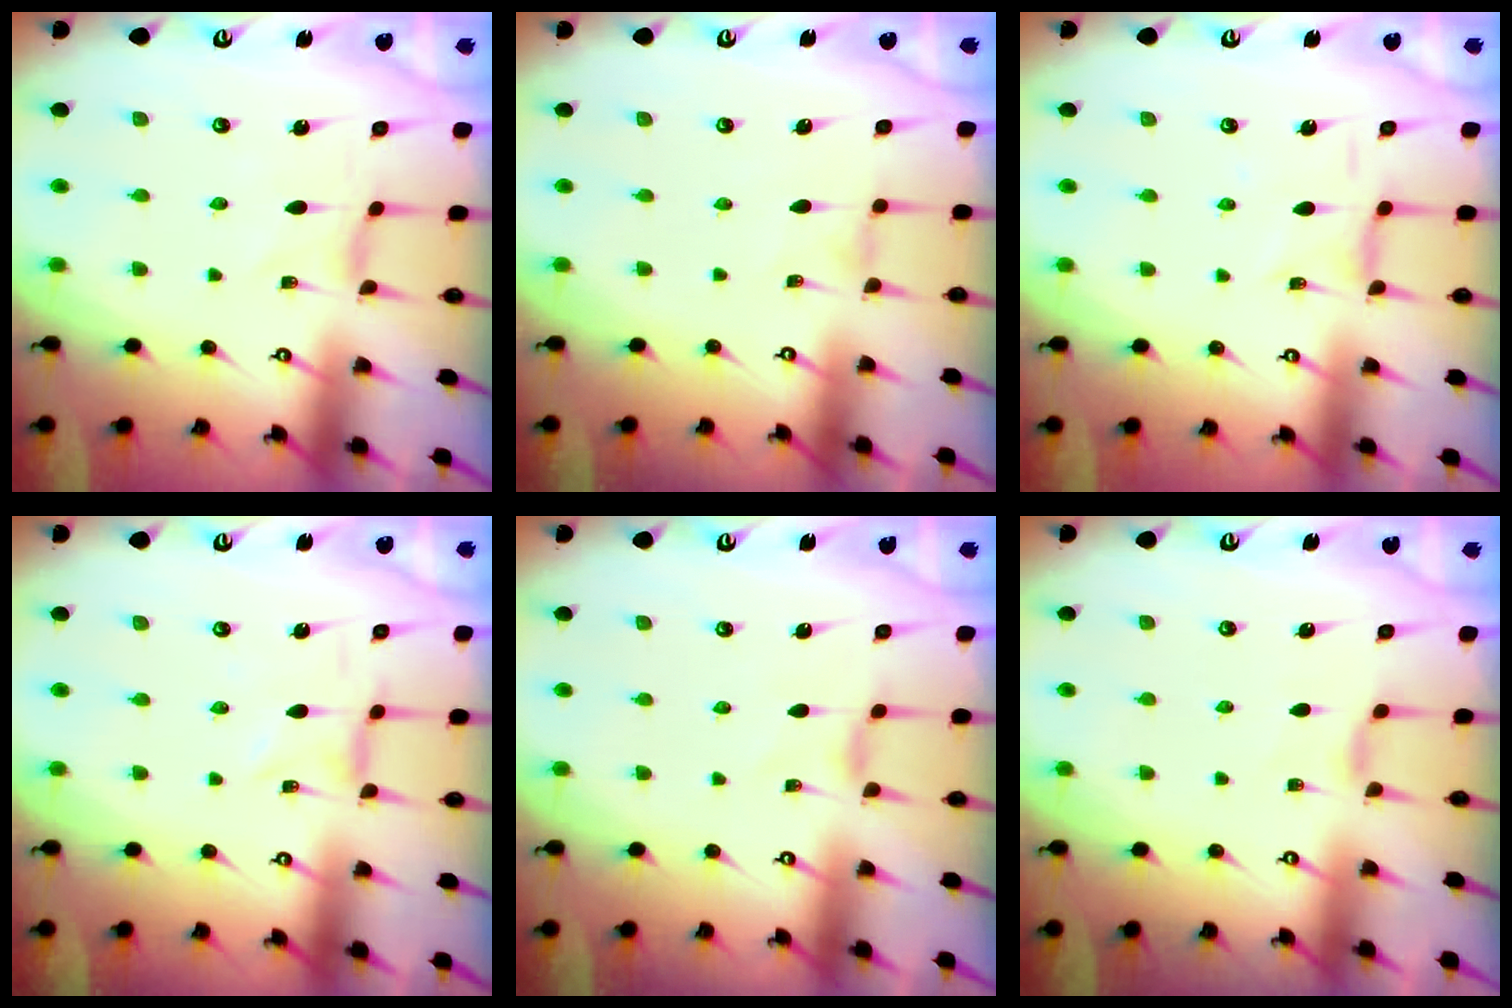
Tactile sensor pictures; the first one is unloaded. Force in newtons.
{"total": 0.0}
{"total": 3.1, "press": 3.0, "slide": 0.5}
{"total": 0.0}
{"total": 1.6, "press": 1.5, "slide": 0.4}
{"total": 4.1, "press": 4.1, "slide": 0.6}